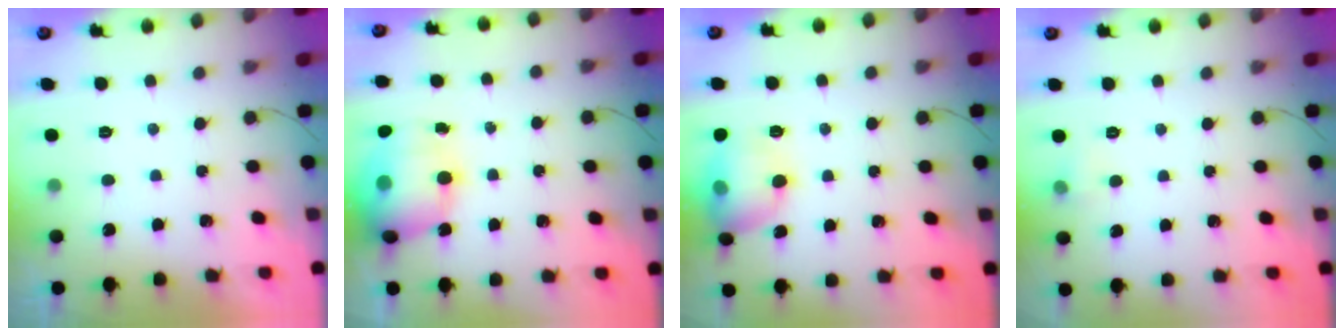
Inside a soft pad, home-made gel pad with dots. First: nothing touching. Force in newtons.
{"total": 16.9, "press": 16.5, "slide": 3.7}
{"total": 15.6, "press": 13.8, "slide": 7.4}
{"total": 3.6, "press": 3.4, "slide": 1.0}